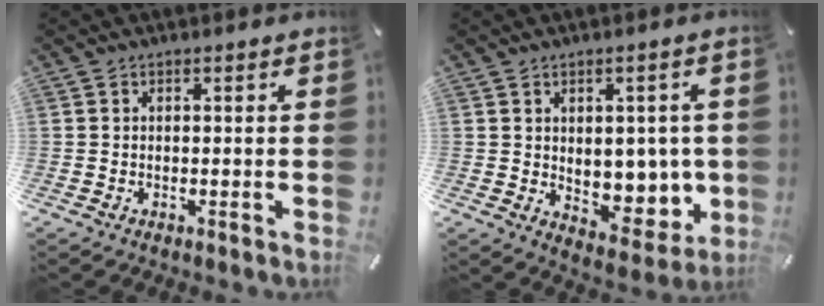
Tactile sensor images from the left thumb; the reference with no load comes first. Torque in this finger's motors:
{"motor_torque": [0.22, 0.28, 0.17, -0.01, 0.03]}